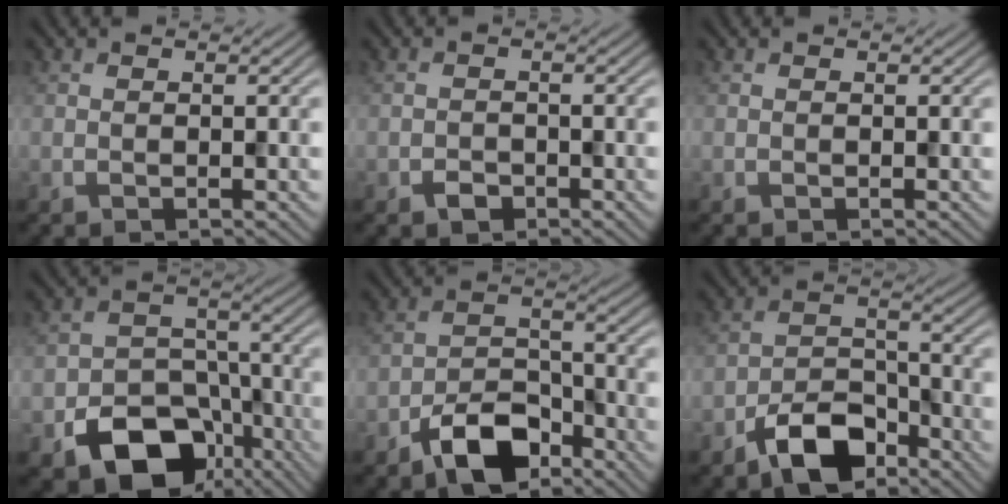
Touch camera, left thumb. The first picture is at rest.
{"total": 1.6, "force": [-1.1, 1.1, 0.6], "torque": [-0.008, -0.001, -0.022]}
{"total": 0.0}
{"total": 12.8, "force": [-7.3, 8.5, 6.3], "torque": [-0.102, -0.027, -0.120]}
{"total": 8.3, "force": [-5.4, 4.2, 4.7], "torque": [-0.078, 0.005, -0.114]}
{"total": 8.5, "force": [-5.6, 4.2, 4.8], "torque": [-0.081, 0.004, -0.119]}